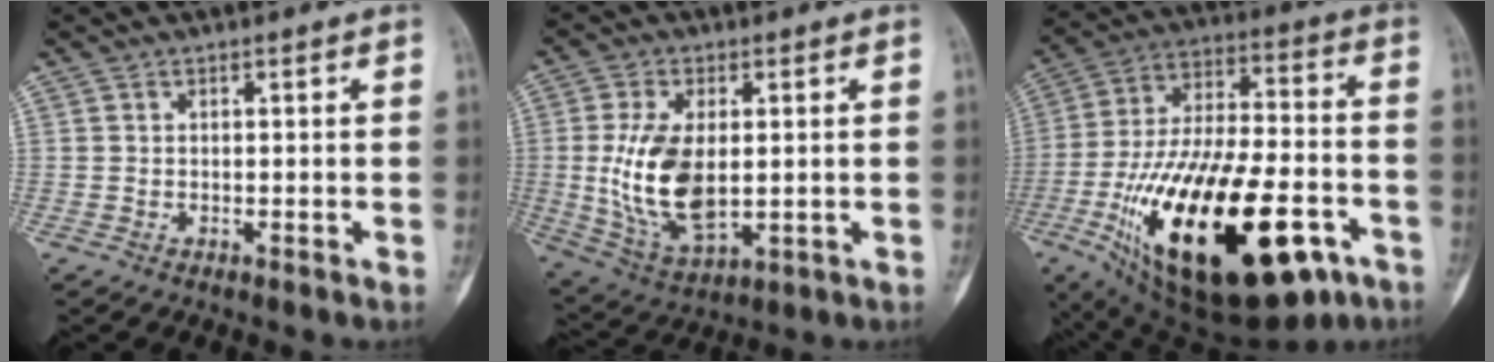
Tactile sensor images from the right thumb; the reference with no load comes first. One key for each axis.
{"total": 14.3, "fx": 0.2, "fy": 7.8, "fz": 12.0, "tx": -0.230, "ty": -0.012, "tz": 0.018}
{"total": 34.3, "fx": -13.1, "fy": 15.0, "fz": 27.9, "tx": -0.500, "ty": 0.035, "tz": -0.198}